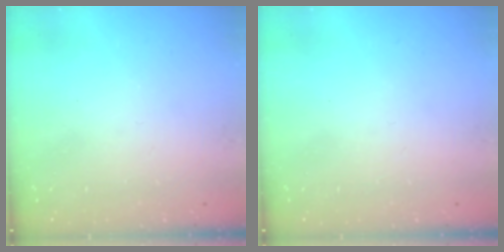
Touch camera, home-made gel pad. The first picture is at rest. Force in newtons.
{"total": 0.0}